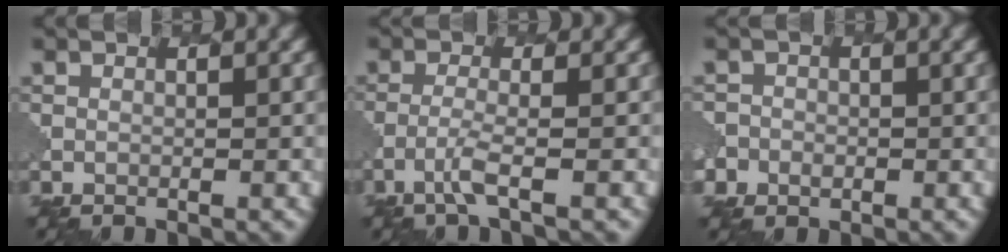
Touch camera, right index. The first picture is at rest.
{"total": 2.0, "force": [-1.2, 0.2, 1.6], "torque": [-0.035, 0.000, -0.035]}
{"total": 2.5, "force": [-1.0, 2.3, 0.2], "torque": [0.007, 0.002, -0.019]}